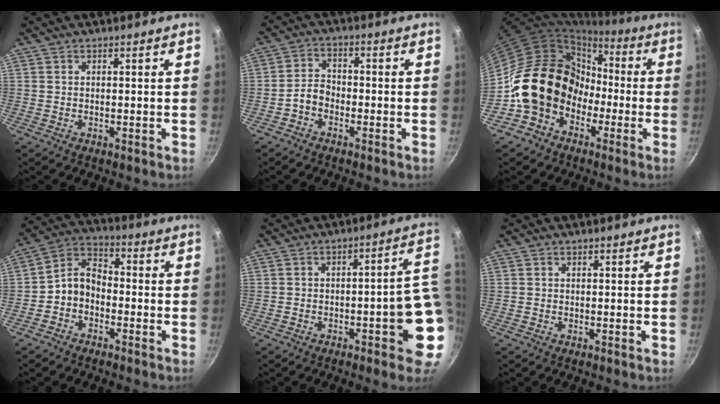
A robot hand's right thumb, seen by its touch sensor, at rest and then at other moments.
{"total": 3.7, "force": [-2.1, 2.4, 1.9], "torque": [-0.030, 0.032, -0.045]}
{"total": 15.6, "force": [-3.0, 13.2, 7.9], "torque": [-0.078, 0.055, -0.044]}
{"total": 7.1, "force": [-2.4, 5.2, 4.2], "torque": [-0.062, 0.046, -0.062]}
{"total": 11.7, "force": [-1.9, 3.1, 11.1], "torque": [-0.106, 0.025, -0.023]}
{"total": 0.0}